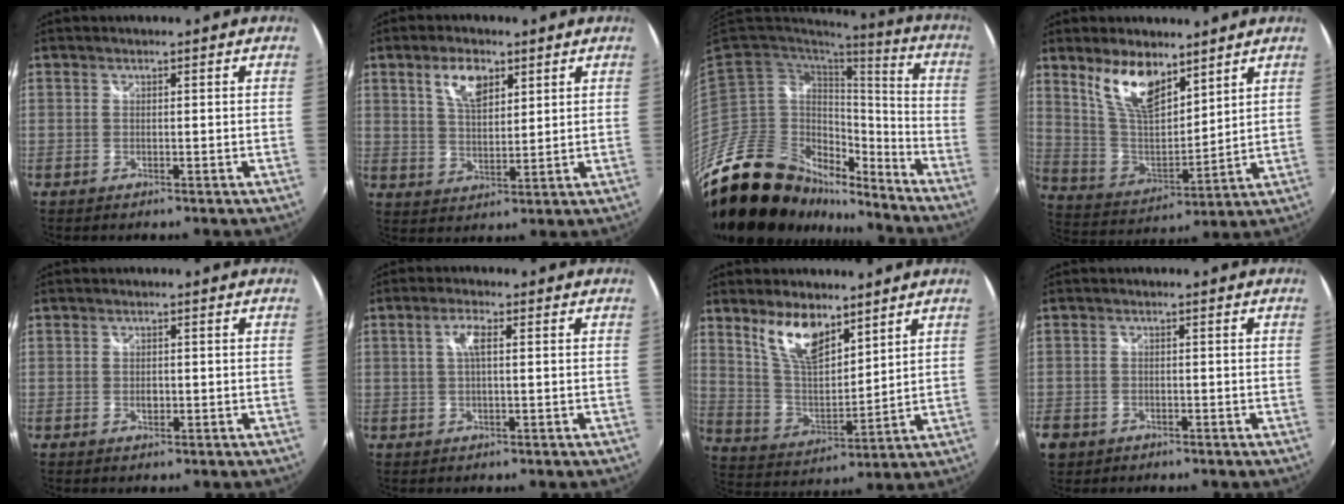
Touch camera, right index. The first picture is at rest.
{"total": 6.8, "force": [3.7, 3.2, 4.8], "torque": [-0.087, 0.009, 0.069]}
{"total": 23.7, "force": [-18.7, 9.9, 10.6], "torque": [-0.196, 0.001, -0.307]}
{"total": 12.9, "force": [8.4, 5.5, 8.1], "torque": [-0.155, 0.001, 0.169]}
{"total": 1.2, "force": [-0.3, 0.9, 0.7], "torque": [-0.012, 0.001, -0.006]}
{"total": 3.0, "force": [0.6, 0.6, 2.9], "torque": [-0.058, 0.004, 0.009]}
{"total": 11.4, "force": [7.6, 4.7, 7.1], "torque": [-0.132, 0.003, 0.152]}
{"total": 4.7, "force": [-2.3, 3.9, 1.4], "torque": [-0.044, -0.002, -0.040]}